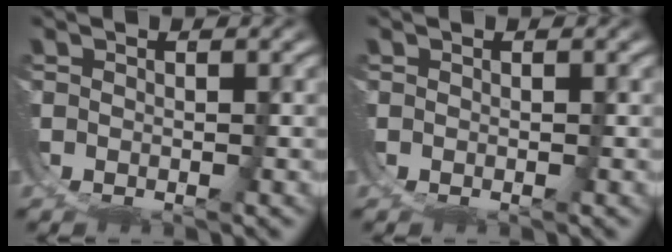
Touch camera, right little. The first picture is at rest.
{"total": 0.0}